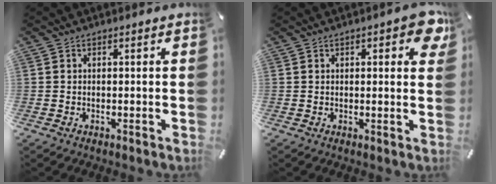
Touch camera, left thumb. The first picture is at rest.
{"total": 5.6, "force": [2.1, 2.4, 4.7], "torque": [-0.060, -0.002, 0.031]}